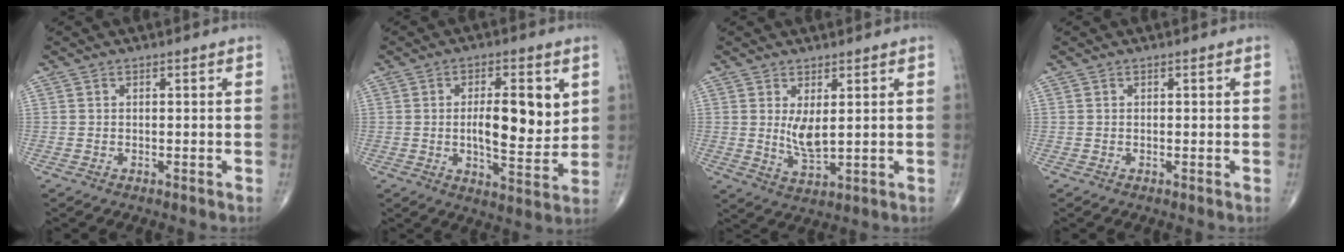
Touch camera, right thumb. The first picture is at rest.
{"total": 12.1, "force": [2.1, 4.6, 11.0], "torque": [-0.150, -0.021, 0.038]}
{"total": 5.1, "force": [1.1, 2.0, 4.5], "torque": [-0.080, -0.021, 0.030]}
{"total": 0.0}